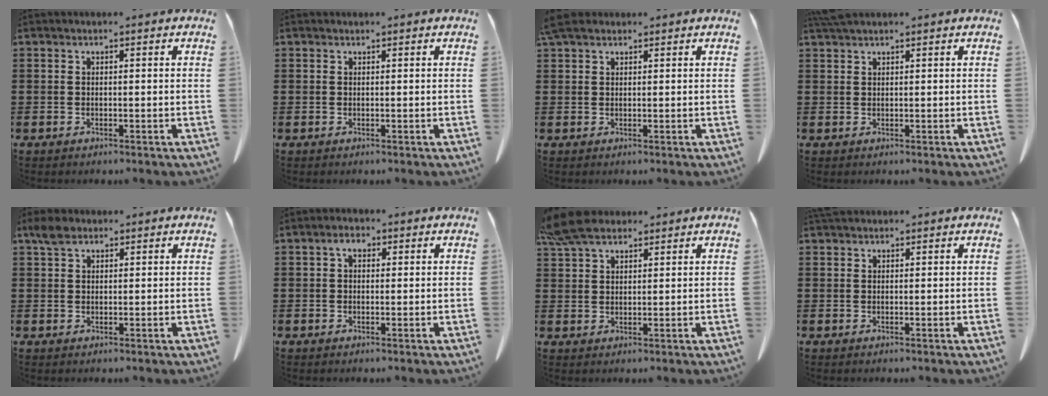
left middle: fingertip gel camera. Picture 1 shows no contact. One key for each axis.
{"total": 0.0}
{"total": 2.5, "fx": 1.9, "fy": 1.0, "fz": 1.2, "tx": -0.030, "ty": 0.006, "tz": 0.037}
{"total": 2.1, "fx": 1.8, "fy": 0.2, "fz": 1.1, "tx": -0.025, "ty": 0.001, "tz": 0.033}
{"total": 2.7, "fx": 1.9, "fy": 1.6, "fz": 1.3, "tx": -0.031, "ty": 0.008, "tz": 0.034}
{"total": 2.0, "fx": 0.7, "fy": 1.2, "fz": 1.4, "tx": -0.033, "ty": 0.008, "tz": 0.012}
{"total": 6.8, "fx": 5.4, "fy": 2.4, "fz": 3.3, "tx": -0.082, "ty": 0.001, "tz": 0.104}
{"total": 1.4, "fx": 1.3, "fy": 0.5, "fz": 0.3, "tx": -0.011, "ty": 0.002, "tz": 0.025}